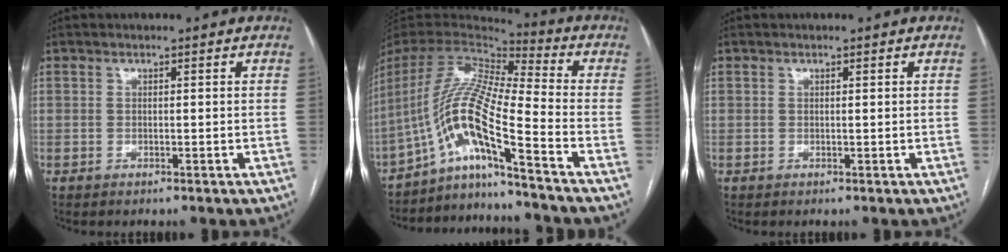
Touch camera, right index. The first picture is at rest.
{"total": 14.1, "force": [-9.1, -1.0, 10.7], "torque": [-0.218, 0.014, -0.170]}
{"total": 0.0}